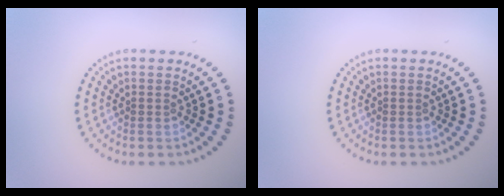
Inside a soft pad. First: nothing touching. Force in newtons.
{"total": 0.0}